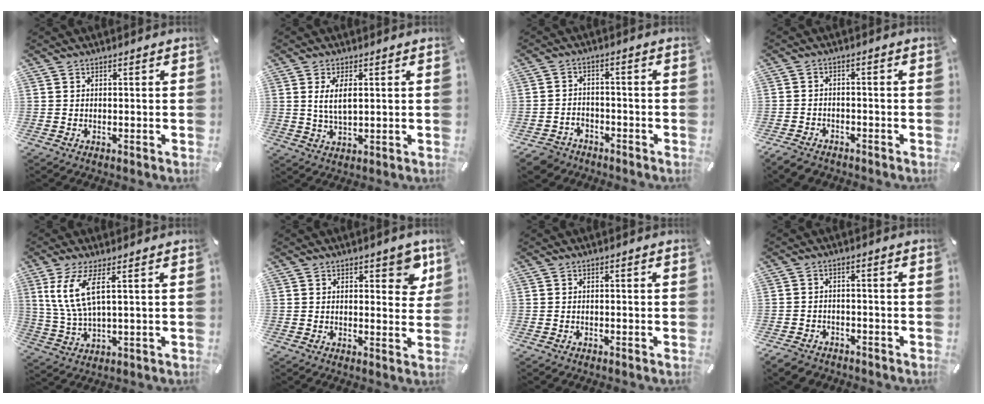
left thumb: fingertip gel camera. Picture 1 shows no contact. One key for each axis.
{"total": 5.2, "fx": 1.3, "fy": 2.2, "fz": 4.5, "tx": -0.094, "ty": -0.002, "tz": 0.019}
{"total": 4.7, "fx": -3.6, "fy": 2.9, "fz": 1.1, "tx": -0.036, "ty": 0.012, "tz": -0.074}
{"total": 3.6, "fx": -2.9, "fy": 1.8, "fz": 1.1, "tx": -0.030, "ty": 0.014, "tz": -0.061}
{"total": 9.1, "fx": 3.6, "fy": 2.6, "fz": 8.0, "tx": -0.182, "ty": -0.006, "tz": 0.060}
{"total": 5.9, "fx": 3.0, "fy": 3.0, "fz": 4.2, "tx": -0.034, "ty": -0.015, "tz": 0.043}
{"total": 0.6, "fx": -0.4, "fy": 0.3, "fz": 0.3, "tx": -0.008, "ty": -0.001, "tz": -0.008}
{"total": 3.7, "fx": -2.8, "fy": 2.3, "fz": 0.9, "tx": -0.026, "ty": 0.014, "tz": -0.058}